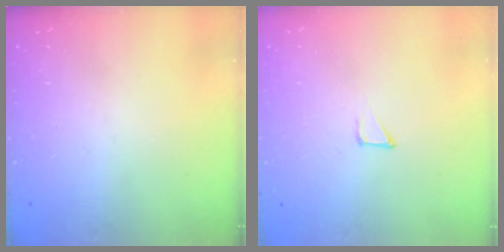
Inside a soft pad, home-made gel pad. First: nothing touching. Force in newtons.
{"total": 1.2, "press": 1.2, "slide": 0.0}